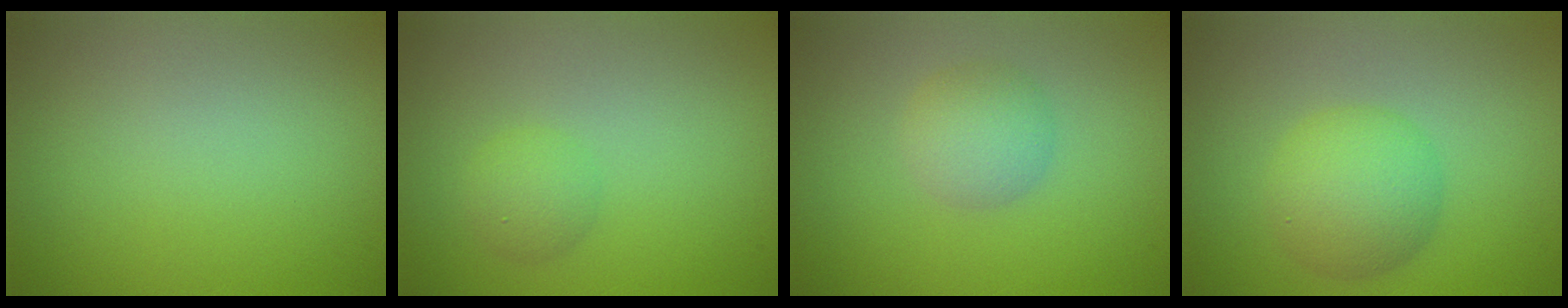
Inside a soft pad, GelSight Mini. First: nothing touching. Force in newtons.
{"total": 1.7, "press": 1.7, "slide": 0.0}
{"total": 2.7, "press": 2.7, "slide": 0.1}
{"total": 4.6, "press": 4.6, "slide": 0.1}